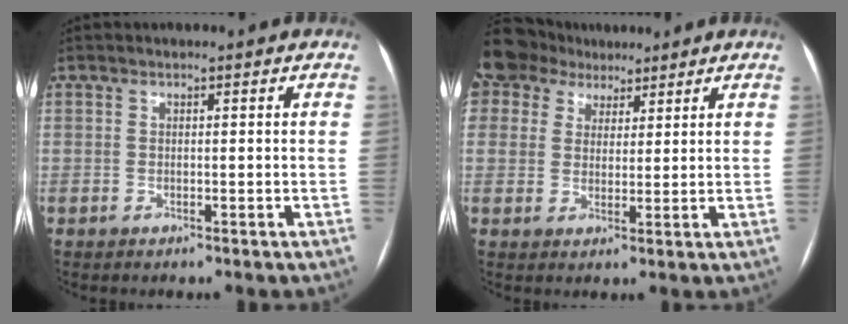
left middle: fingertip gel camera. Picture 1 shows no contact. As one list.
[{"total": 9.8, "force": [6.9, 6.7, 1.6], "torque": [-0.046, 0.036, 0.128]}]